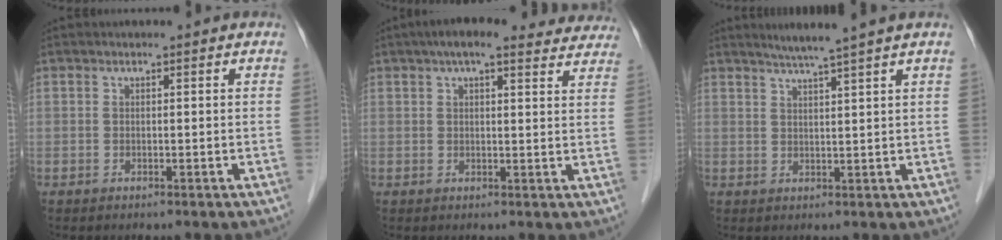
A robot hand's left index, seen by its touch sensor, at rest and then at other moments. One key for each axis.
{"total": 14.7, "fx": 12.7, "fy": 3.7, "fz": 6.5, "tx": -0.075, "ty": 0.042, "tz": 0.148}
{"total": 4.8, "fx": 3.7, "fy": -1.5, "fz": 2.6, "tx": -0.042, "ty": -0.001, "tz": 0.066}